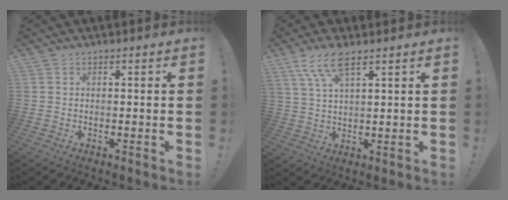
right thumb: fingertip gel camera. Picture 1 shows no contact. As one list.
[{"total": 8.4, "force": [5.4, 2.4, 6.0], "torque": [-0.115, -0.016, 0.102]}]